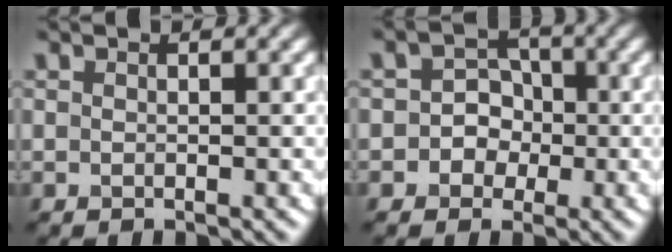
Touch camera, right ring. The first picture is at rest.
{"total": 3.0, "force": [-0.3, 2.8, 1.1], "torque": [0.014, 0.007, -0.028]}